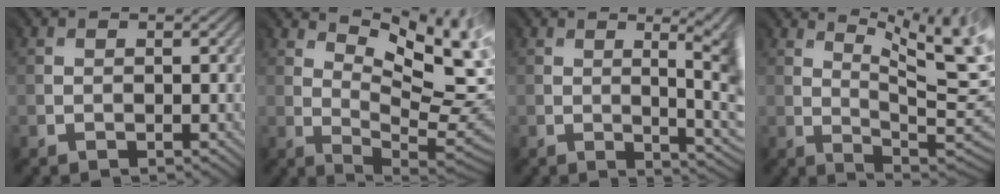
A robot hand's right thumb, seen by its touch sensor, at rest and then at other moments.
{"total": 15.3, "force": [7.1, 5.2, 12.6], "torque": [-0.186, 0.031, 0.113]}
{"total": 8.1, "force": [0.3, 2.5, 7.7], "torque": [-0.060, 0.016, -0.004]}
{"total": 12.7, "force": [5.3, 2.9, 11.1], "torque": [-0.152, 0.021, 0.092]}